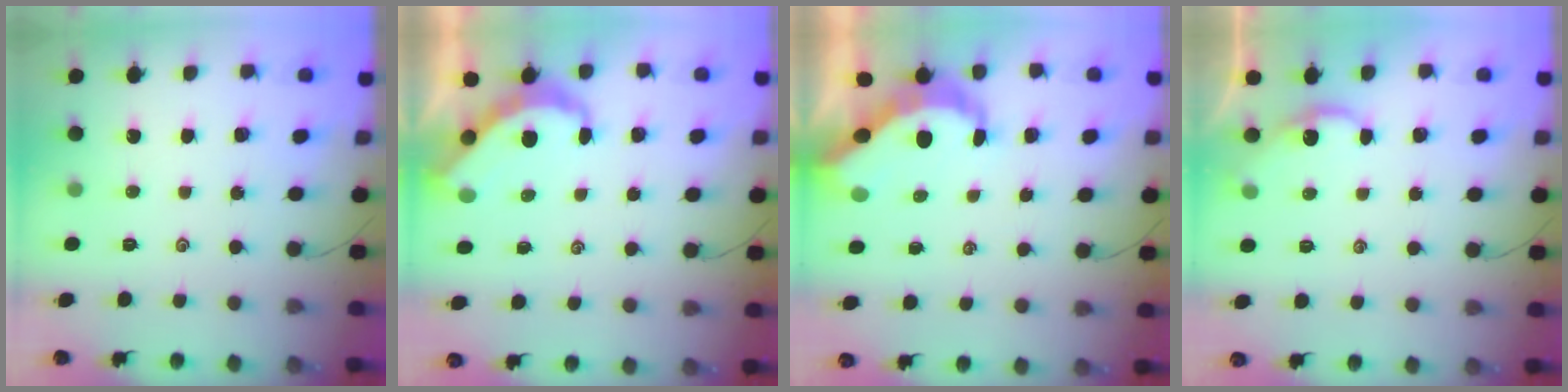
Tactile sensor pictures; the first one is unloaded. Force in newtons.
{"total": 5.5, "press": 5.5, "slide": 0.3}
{"total": 6.3, "press": 6.3, "slide": 0.8}
{"total": 1.3, "press": 1.3, "slide": 0.2}